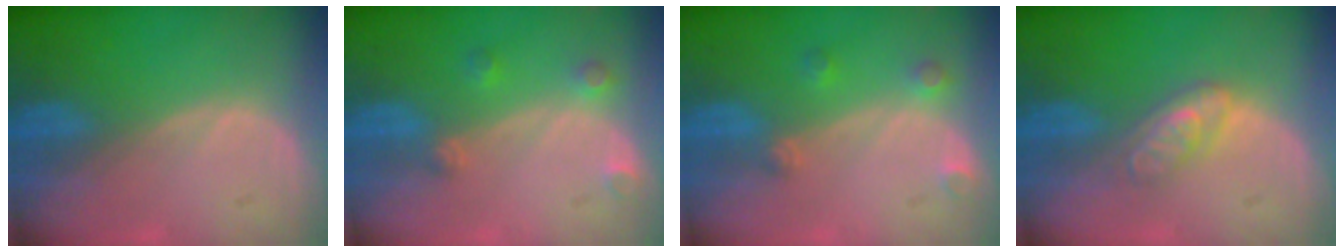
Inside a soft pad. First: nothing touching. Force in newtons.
{"total": 2.6, "press": 2.6, "slide": 0.4}
{"total": 2.6, "press": 2.6, "slide": 0.4}
{"total": 4.8, "press": 4.3, "slide": 2.1}